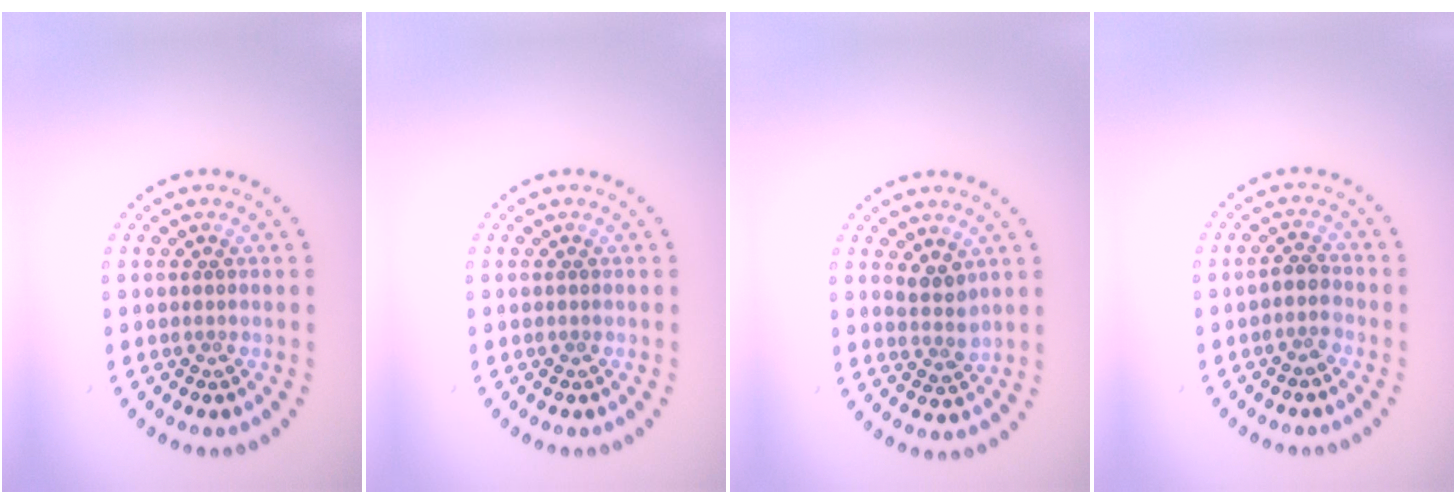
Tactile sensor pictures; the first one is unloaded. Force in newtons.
{"total": 0.0}
{"total": 1.9, "press": 1.6, "slide": 1.1}
{"total": 1.8, "press": 1.5, "slide": 1.0}